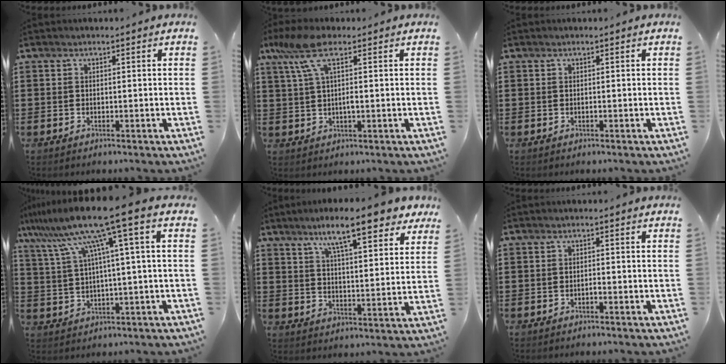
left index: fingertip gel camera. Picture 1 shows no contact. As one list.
[{"total": 6.5, "force": [2.0, 1.9, 5.9], "torque": [-0.137, -0.002, 0.028]}, {"total": 0.0}, {"total": 10.9, "force": [5.6, -0.3, 9.4], "torque": [-0.211, -0.025, 0.082]}, {"total": 10.8, "force": [8.1, 1.3, 7.0], "torque": [-0.124, -0.027, 0.133]}, {"total": 0.7, "force": [-0.4, 0.0, 0.6], "torque": [-0.013, -0.003, -0.007]}]